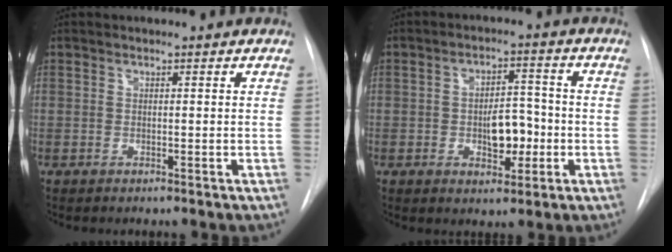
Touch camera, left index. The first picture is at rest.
{"total": 6.3, "force": [-1.4, 3.3, 5.2], "torque": [-0.077, 0.010, -0.016]}